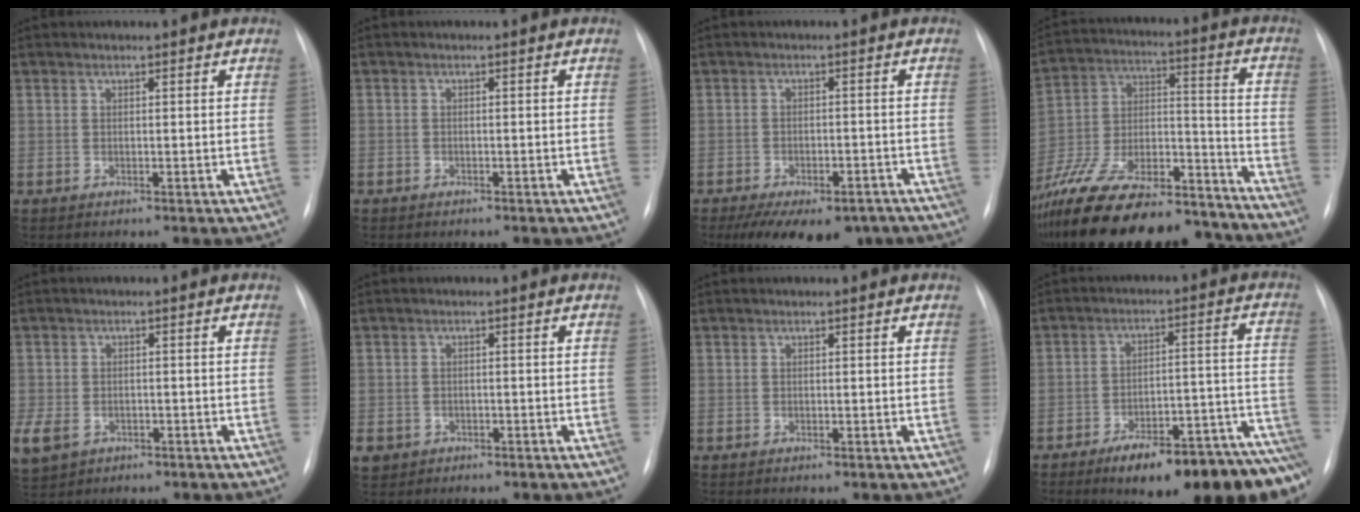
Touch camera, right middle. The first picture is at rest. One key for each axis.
{"total": 1.1, "fx": -0.7, "fy": 0.8, "fz": 0.1, "tx": -0.011, "ty": 0.003, "tz": -0.012}
{"total": 14.8, "fx": -10.6, "fy": 7.1, "fz": 7.4, "tx": -0.129, "ty": -0.006, "tz": -0.138}
{"total": 30.1, "fx": -25.2, "fy": 8.0, "fz": 14.4, "tx": -0.265, "ty": -0.007, "tz": -0.391}
{"total": 10.0, "fx": -4.5, "fy": 7.6, "fz": 4.7, "tx": -0.141, "ty": -0.007, "tz": -0.064}
{"total": 4.7, "fx": -2.5, "fy": 3.8, "fz": 0.9, "tx": -0.026, "ty": 0.003, "tz": -0.037}
{"total": 0.0}
{"total": 19.5, "fx": -14.7, "fy": 3.4, "fz": 12.3, "tx": -0.084, "ty": 0.038, "tz": -0.209}